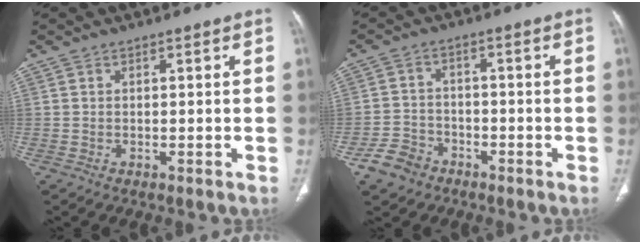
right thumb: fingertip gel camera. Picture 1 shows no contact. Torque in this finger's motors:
{"motor_torque": [0.45, 0.66, -0.20, 0.13, 0.03]}